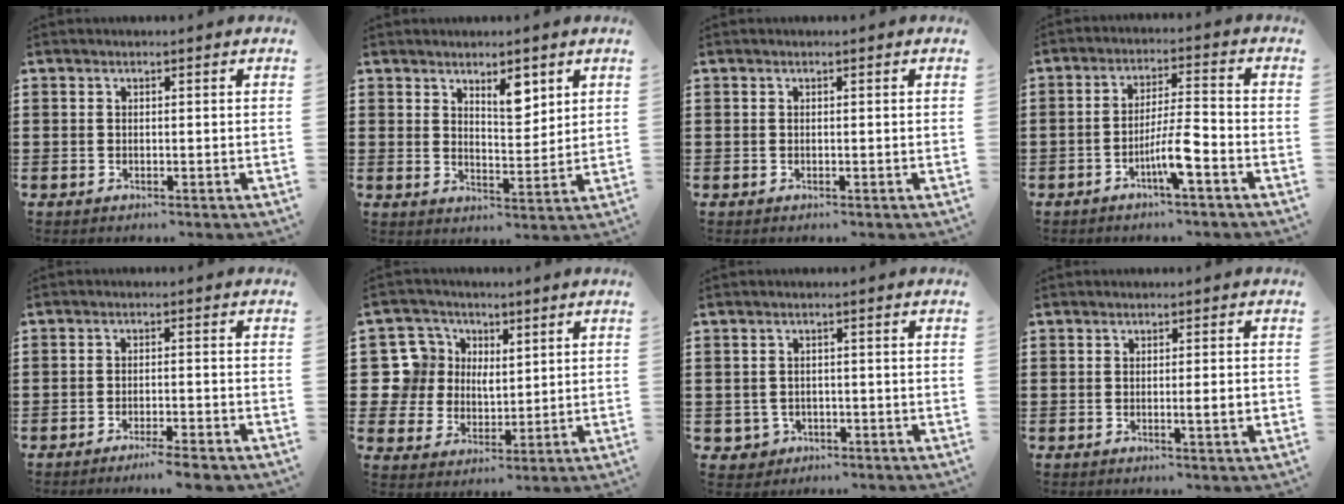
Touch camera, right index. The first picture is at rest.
{"total": 5.4, "force": [3.6, 2.3, 3.3], "torque": [-0.050, -0.007, 0.059]}
{"total": 0.0}
{"total": 6.3, "force": [-3.1, 0.6, 5.4], "torque": [-0.111, -0.006, -0.062]}
{"total": 3.2, "force": [-2.8, -0.2, 1.6], "torque": [-0.025, -0.002, -0.052]}
{"total": 8.4, "force": [3.3, 7.4, 2.0], "torque": [-0.102, 0.006, 0.062]}
{"total": 1.7, "force": [-0.8, 1.4, 0.2], "torque": [-0.011, 0.000, -0.021]}
{"total": 2.4, "force": [-0.4, 0.1, 2.4], "torque": [-0.038, -0.005, -0.007]}